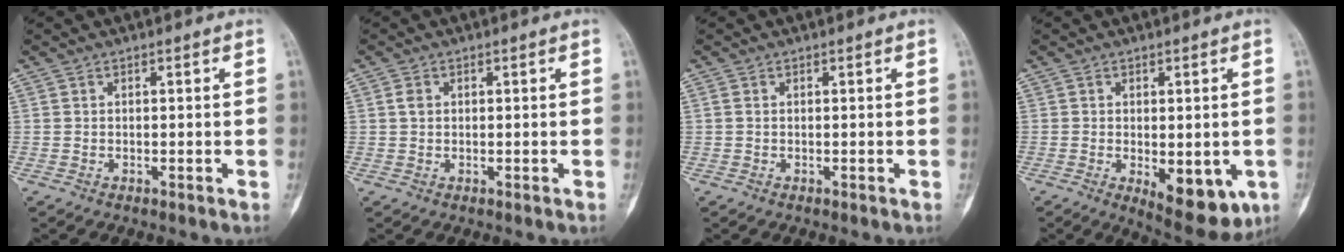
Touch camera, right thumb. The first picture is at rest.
{"total": 1.4, "force": [0.2, 1.1, 0.9], "torque": [-0.011, 0.002, 0.003]}
{"total": 0.5, "force": [0.0, 0.3, 0.4], "torque": [-0.009, -0.001, -0.001]}
{"total": 10.4, "force": [-3.2, 4.8, 8.7], "torque": [-0.098, -0.014, -0.034]}